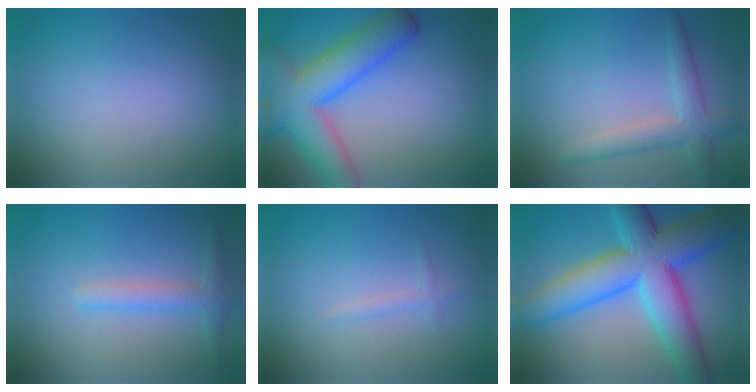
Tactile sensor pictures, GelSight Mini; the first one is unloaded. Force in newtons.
{"total": 9.6, "press": 9.6, "slide": 0.7}
{"total": 3.2, "press": 3.2, "slide": 0.1}
{"total": 2.2, "press": 2.2, "slide": 0.1}
{"total": 0.9, "press": 0.9, "slide": 0.0}
{"total": 12.0, "press": 12.0, "slide": 0.4}